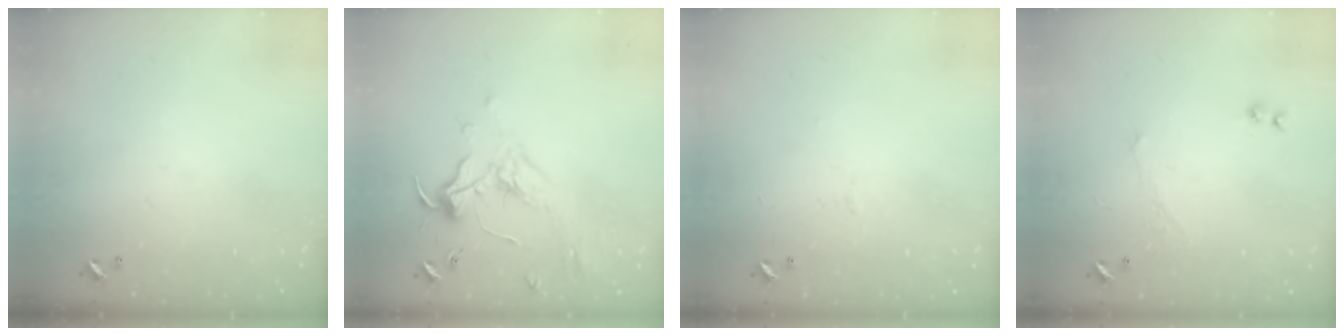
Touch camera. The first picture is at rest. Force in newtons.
{"total": 2.0, "press": 1.9, "slide": 0.6}
{"total": 0.6, "press": 0.4, "slide": 0.5}
{"total": 1.2, "press": 1.0, "slide": 0.8}